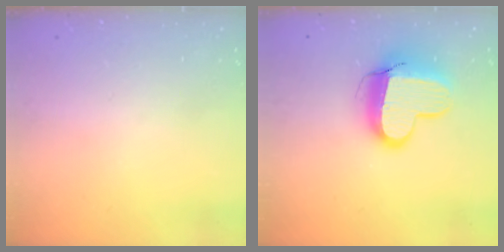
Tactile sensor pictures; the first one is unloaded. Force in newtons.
{"total": 13.4, "press": 13.3, "slide": 1.3}